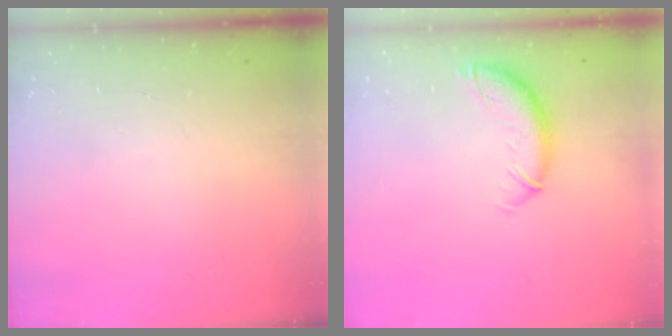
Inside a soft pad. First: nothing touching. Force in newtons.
{"total": 10.3, "press": 10.3, "slide": 0.8}